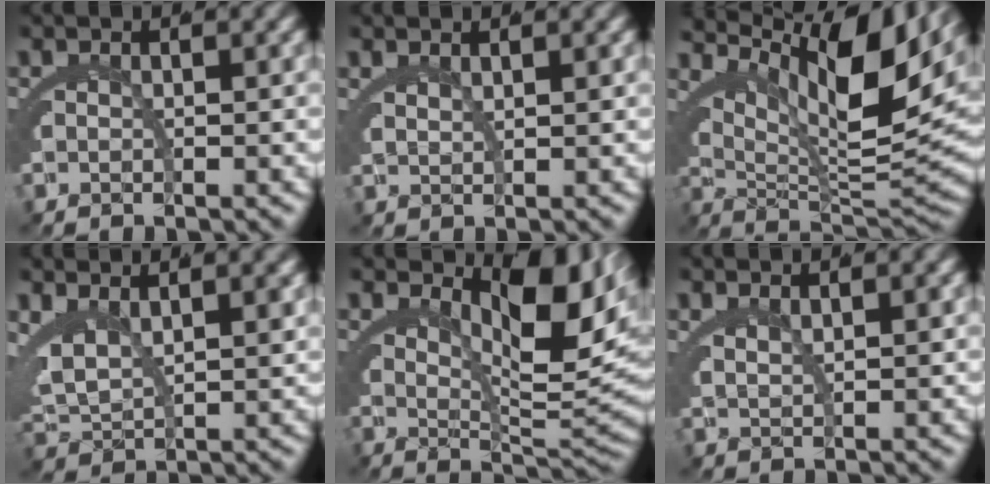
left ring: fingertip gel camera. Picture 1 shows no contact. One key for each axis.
{"total": 1.7, "fx": 1.5, "fy": -0.6, "fz": 0.4, "tx": -0.007, "ty": -0.004, "tz": 0.038}
{"total": 15.4, "fx": 7.4, "fy": 6.0, "fz": 12.1, "tx": -0.162, "ty": 0.039, "tz": 0.102}
{"total": 5.2, "fx": 1.6, "fy": 3.7, "fz": 3.3, "tx": -0.094, "ty": -0.020, "tz": 0.038}
{"total": 8.3, "fx": 4.0, "fy": 1.9, "fz": 7.0, "tx": -0.084, "ty": 0.001, "tz": 0.067}
{"total": 1.8, "fx": 1.6, "fy": -0.4, "fz": 0.7, "tx": -0.015, "ty": -0.006, "tz": 0.041}